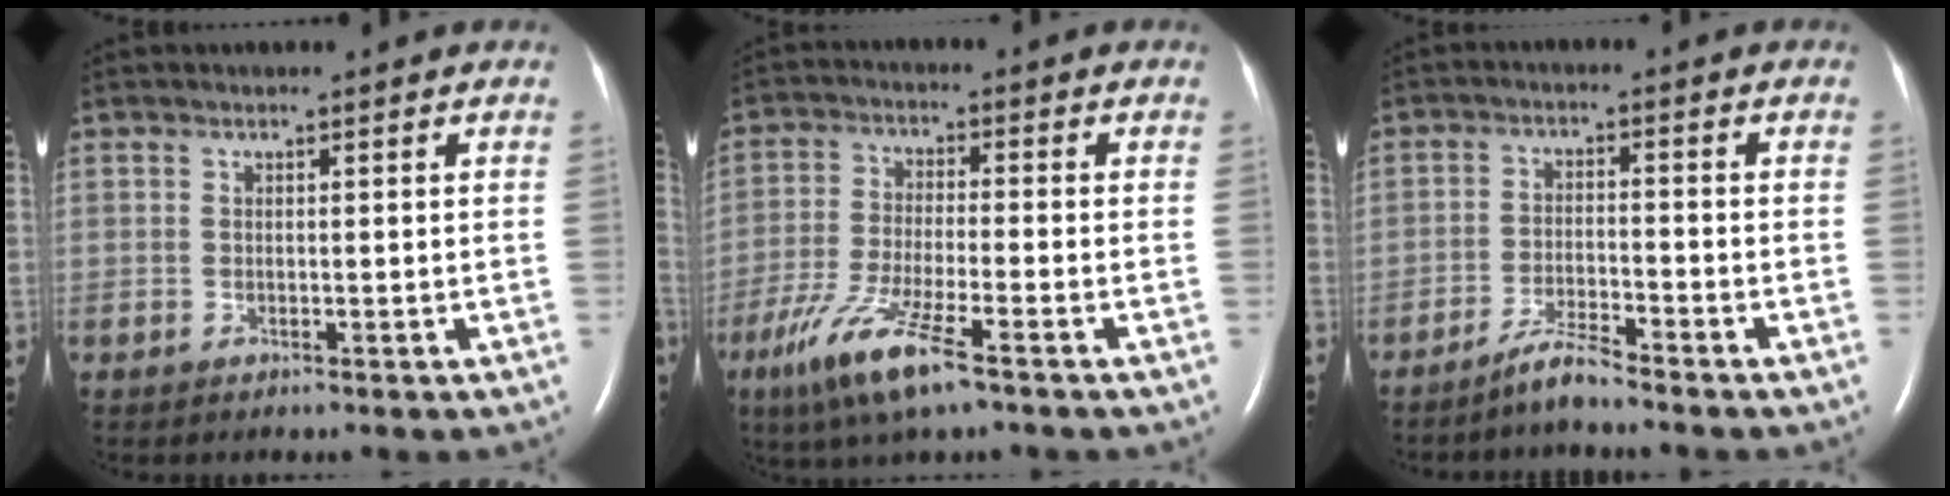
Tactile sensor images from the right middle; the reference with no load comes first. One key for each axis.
{"total": 10.2, "fx": -6.1, "fy": 1.0, "fz": 8.1, "tx": -0.172, "ty": -0.026, "tz": -0.113}
{"total": 3.9, "fx": -3.6, "fy": -0.2, "fz": 1.5, "tx": -0.034, "ty": -0.012, "tz": -0.072}